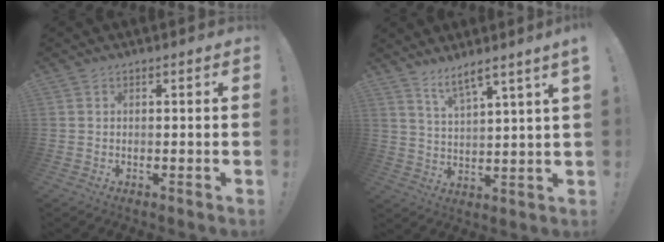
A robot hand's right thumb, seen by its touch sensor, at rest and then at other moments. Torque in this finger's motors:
{"motor_torque": [-0.02, 0.11, 0.17, 0.34, 0.10]}